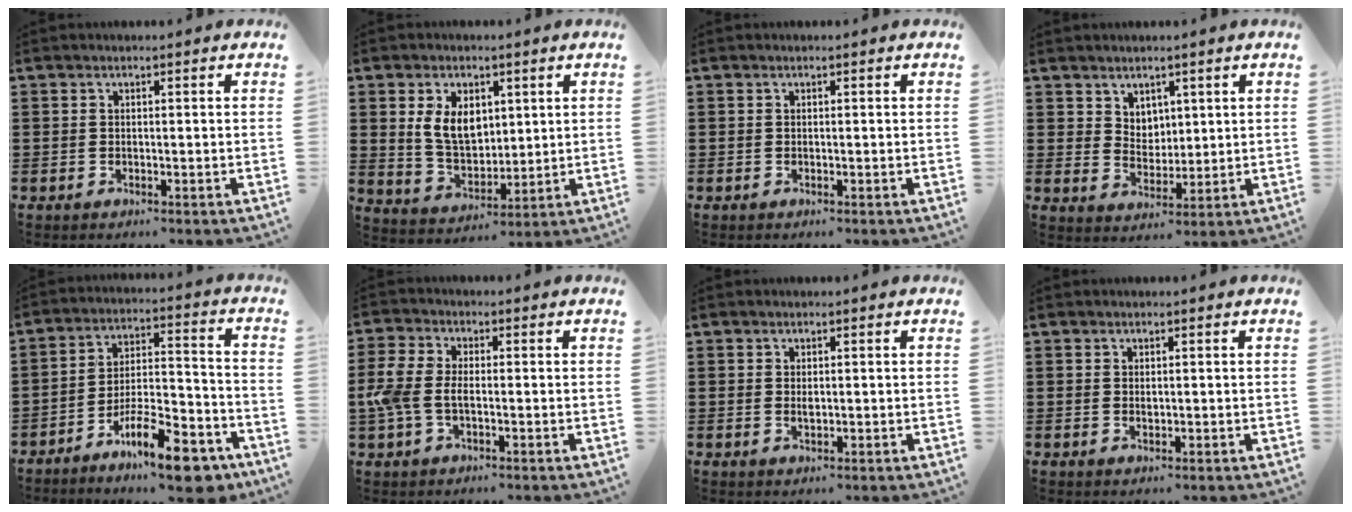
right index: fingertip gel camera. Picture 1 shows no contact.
{"total": 7.3, "force": [2.2, 4.7, 5.1], "torque": [-0.112, 0.009, 0.037]}
{"total": 0.0}
{"total": 4.3, "force": [3.1, 2.9, 0.4], "torque": [-0.022, 0.004, 0.058]}
{"total": 13.0, "force": [-9.4, 3.2, 8.4], "torque": [-0.137, 0.041, -0.169]}
{"total": 4.9, "force": [-1.0, 2.7, 3.9], "torque": [-0.106, -0.006, -0.028]}
{"total": 1.1, "force": [0.1, 0.3, 1.0], "torque": [-0.021, 0.001, 0.001]}
{"total": 0.6, "force": [0.1, 0.2, 0.6], "torque": [-0.012, 0.000, 0.003]}